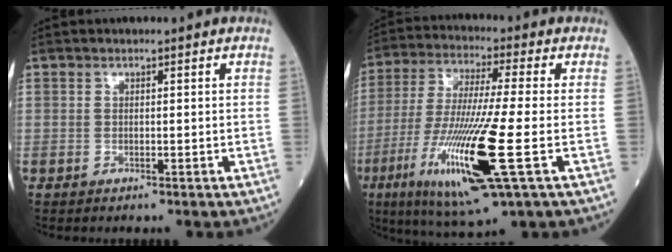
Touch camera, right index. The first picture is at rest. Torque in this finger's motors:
{"motor_torque": [1.21, -0.94, 1.06, 0.21]}